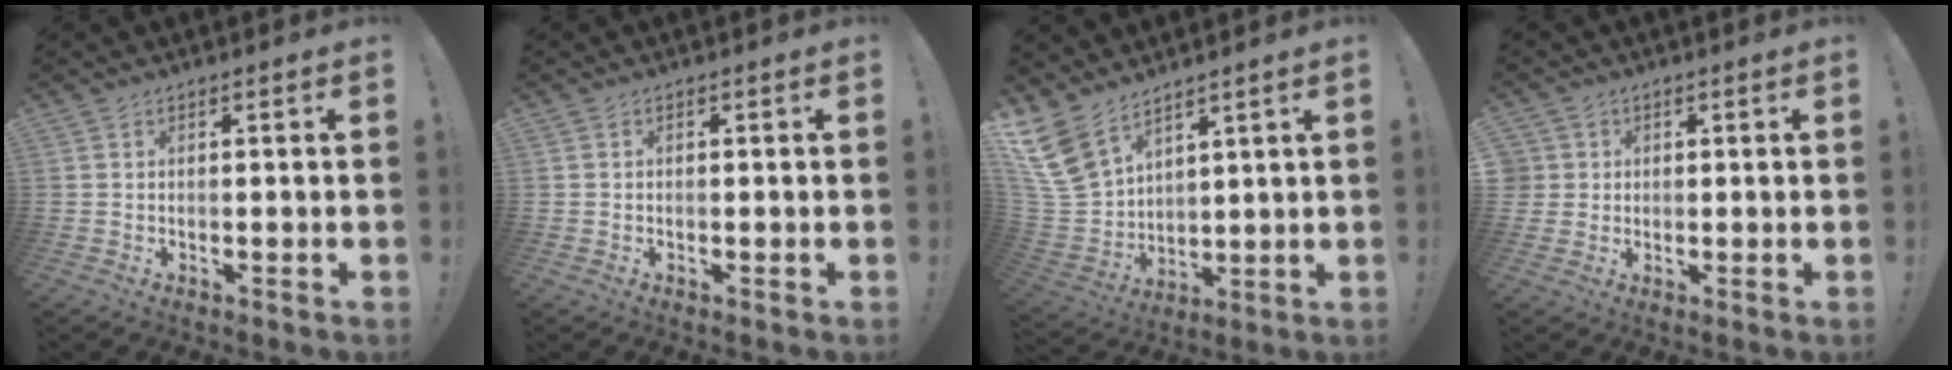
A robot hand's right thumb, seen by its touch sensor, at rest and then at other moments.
{"total": 0.7, "force": [-0.4, 0.5, 0.2], "torque": [-0.007, 0.004, -0.006]}
{"total": 12.4, "force": [9.2, 6.5, 5.3], "torque": [-0.121, -0.061, 0.178]}
{"total": 3.5, "force": [1.0, 3.4, 0.5], "torque": [-0.018, 0.005, 0.021]}